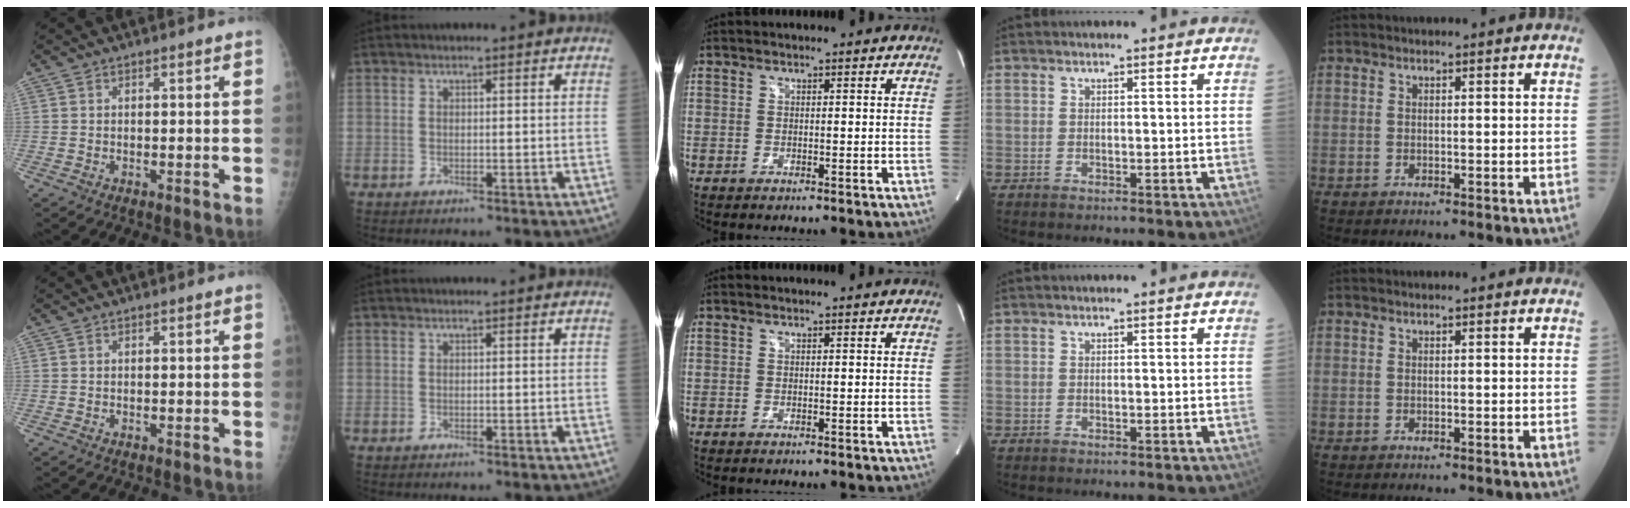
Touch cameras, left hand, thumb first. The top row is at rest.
{}